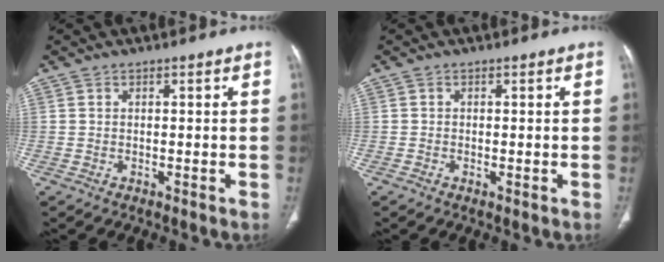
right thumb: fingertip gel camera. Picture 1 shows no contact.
{"total": 0.6, "force": [-0.3, 0.3, 0.4], "torque": [-0.008, -0.001, -0.006]}